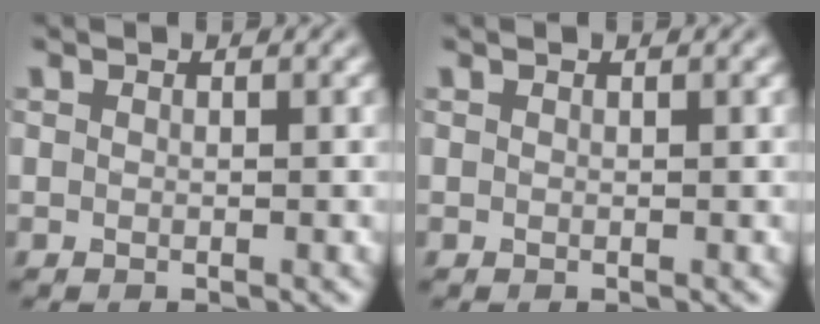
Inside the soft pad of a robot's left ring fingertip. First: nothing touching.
{"total": 0.0}